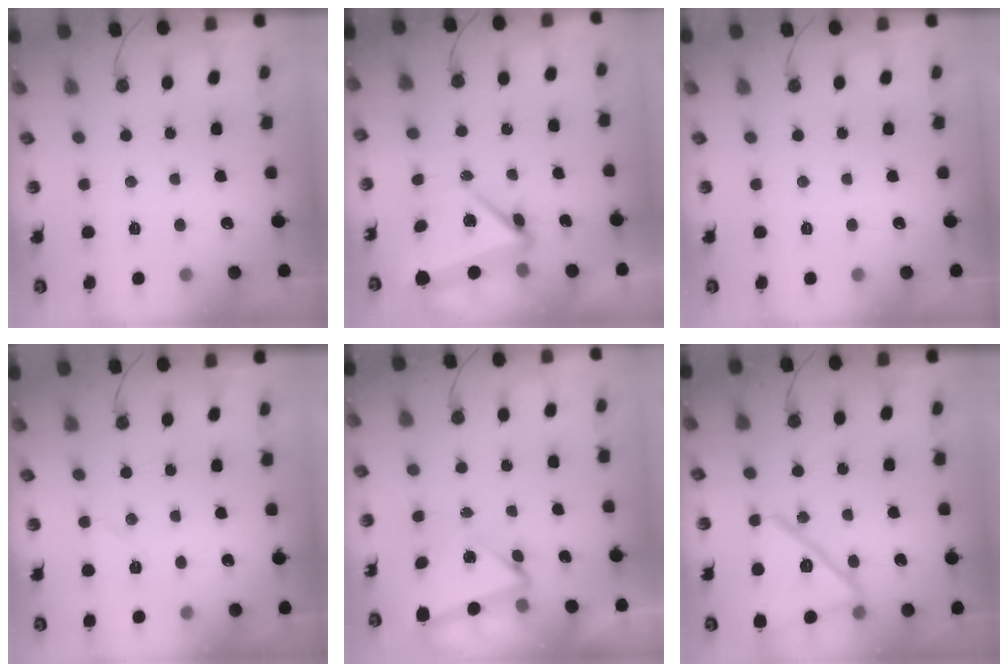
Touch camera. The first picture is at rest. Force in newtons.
{"total": 5.6, "press": 5.5, "slide": 1.3}
{"total": 0.0}
{"total": 6.0, "press": 5.9, "slide": 1.2}
{"total": 3.9, "press": 3.0, "slide": 2.5}
{"total": 17.2, "press": 17.2, "slide": 0.4}